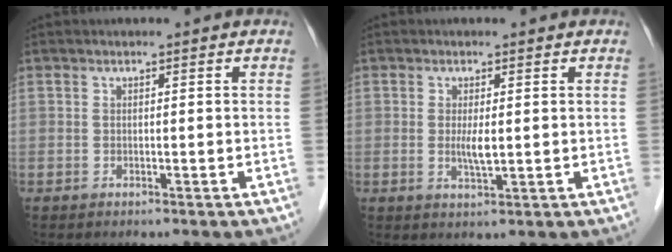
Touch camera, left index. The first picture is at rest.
{"total": 2.6, "force": [0.0, 0.4, 2.6], "torque": [-0.052, -0.009, 0.004]}